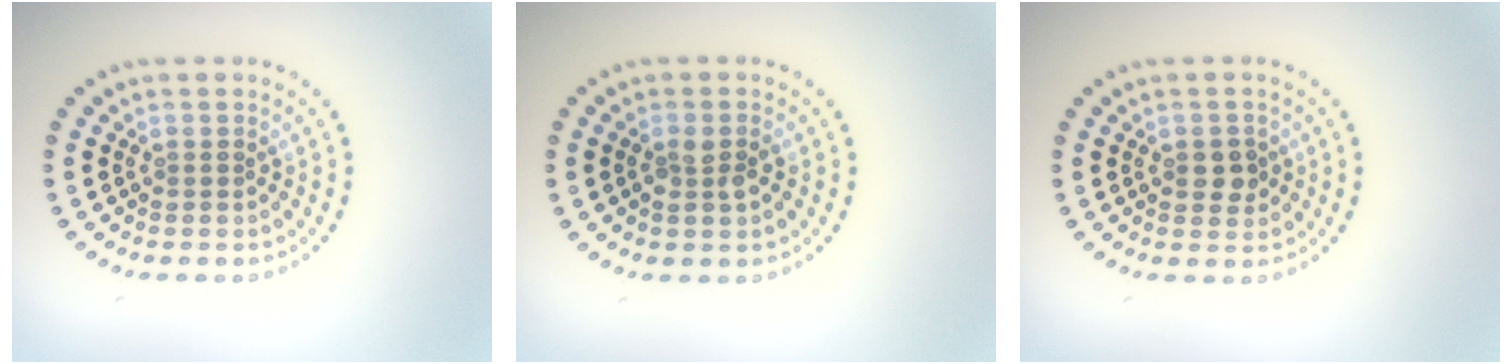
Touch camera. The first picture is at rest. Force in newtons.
{"total": 1.6, "press": 1.5, "slide": 0.5}
{"total": 1.9, "press": 1.8, "slide": 0.3}